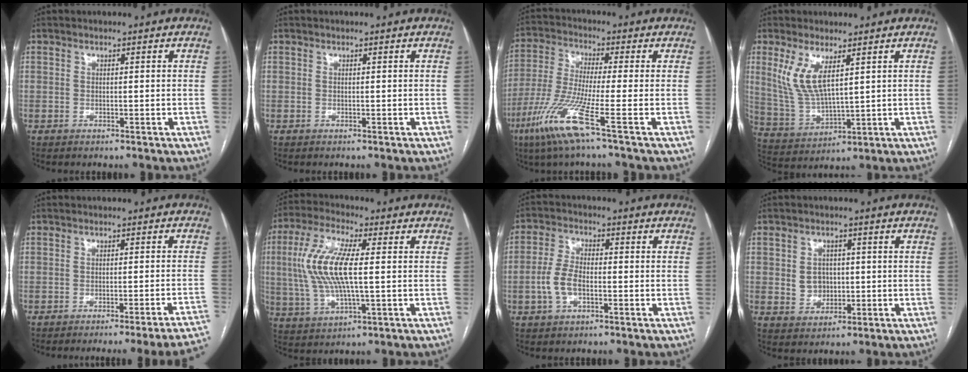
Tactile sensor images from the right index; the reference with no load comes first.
{"total": 0.0}
{"total": 10.7, "force": [-5.4, -0.9, 9.2], "torque": [-0.195, -0.031, -0.115]}
{"total": 8.2, "force": [3.7, 2.4, 7.0], "torque": [-0.160, -0.007, 0.087]}
{"total": 15.6, "force": [-14.2, -2.2, 6.1], "torque": [-0.015, -0.021, -0.166]}
{"total": 11.8, "force": [1.1, 2.8, 11.4], "torque": [-0.254, 0.009, 0.020]}
{"total": 5.6, "force": [-1.5, 2.8, 4.6], "torque": [-0.105, 0.010, -0.030]}
{"total": 4.2, "force": [0.2, 3.8, 1.9], "torque": [-0.028, 0.009, 0.013]}